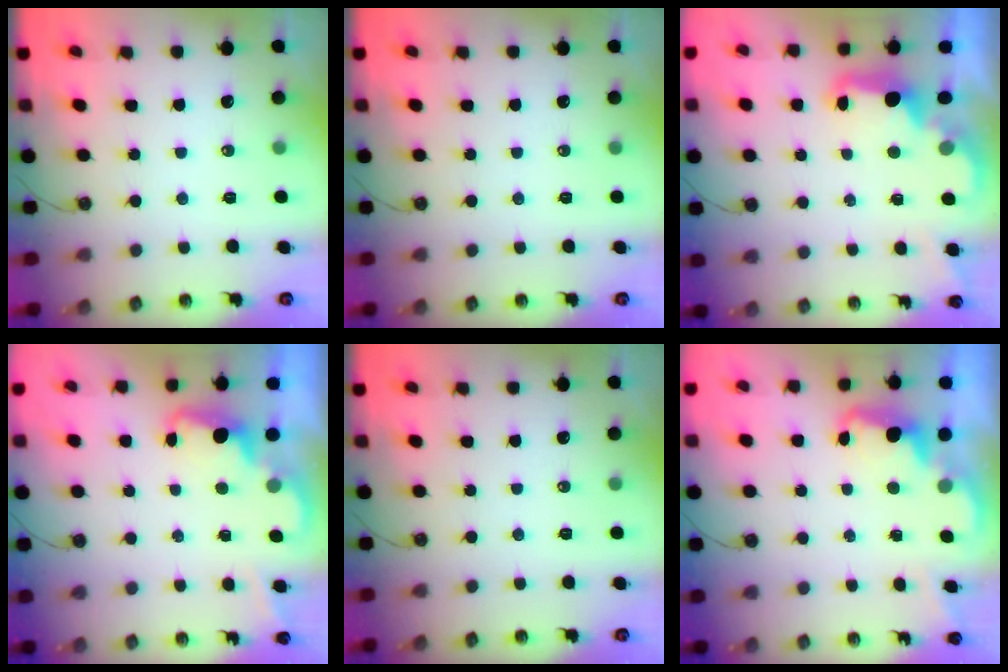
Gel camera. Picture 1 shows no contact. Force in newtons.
{"total": 0.0}
{"total": 2.8, "press": 2.7, "slide": 0.9}
{"total": 2.2, "press": 2.1, "slide": 0.5}
{"total": 0.0}
{"total": 2.4, "press": 2.3, "slide": 0.7}